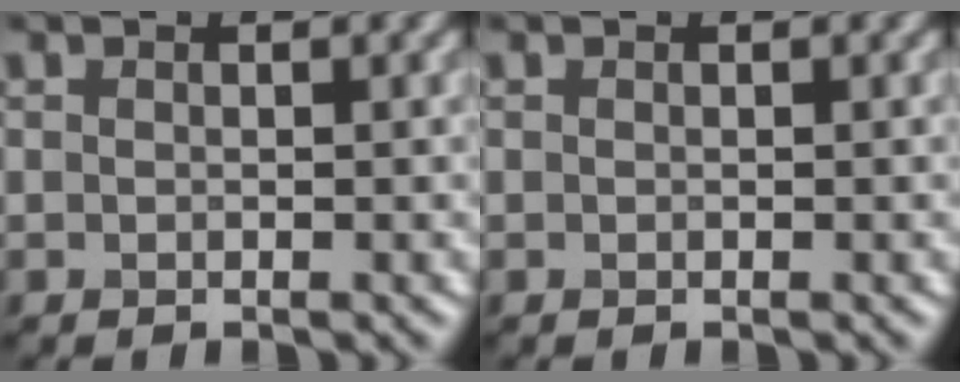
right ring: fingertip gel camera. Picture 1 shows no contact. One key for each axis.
{"total": 0.0}